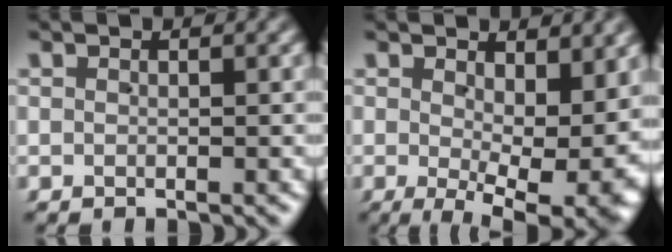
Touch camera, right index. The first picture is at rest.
{"total": 6.6, "force": [-0.6, 2.4, 6.2], "torque": [-0.078, -0.038, 0.004]}